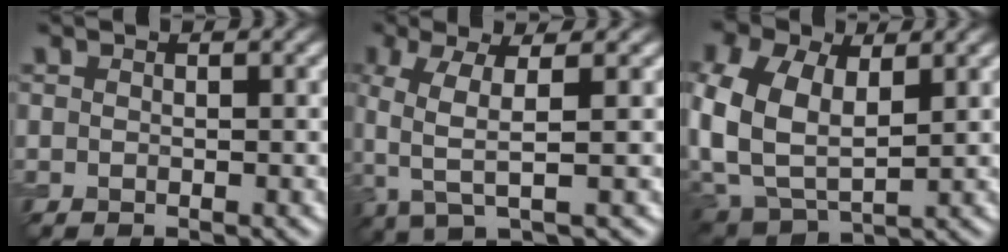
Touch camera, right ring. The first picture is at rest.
{"total": 5.1, "force": [-0.4, 1.6, 4.8], "torque": [-0.118, -0.004, -0.008]}
{"total": 9.4, "force": [1.6, 6.3, 6.9], "torque": [-0.176, 0.004, 0.029]}